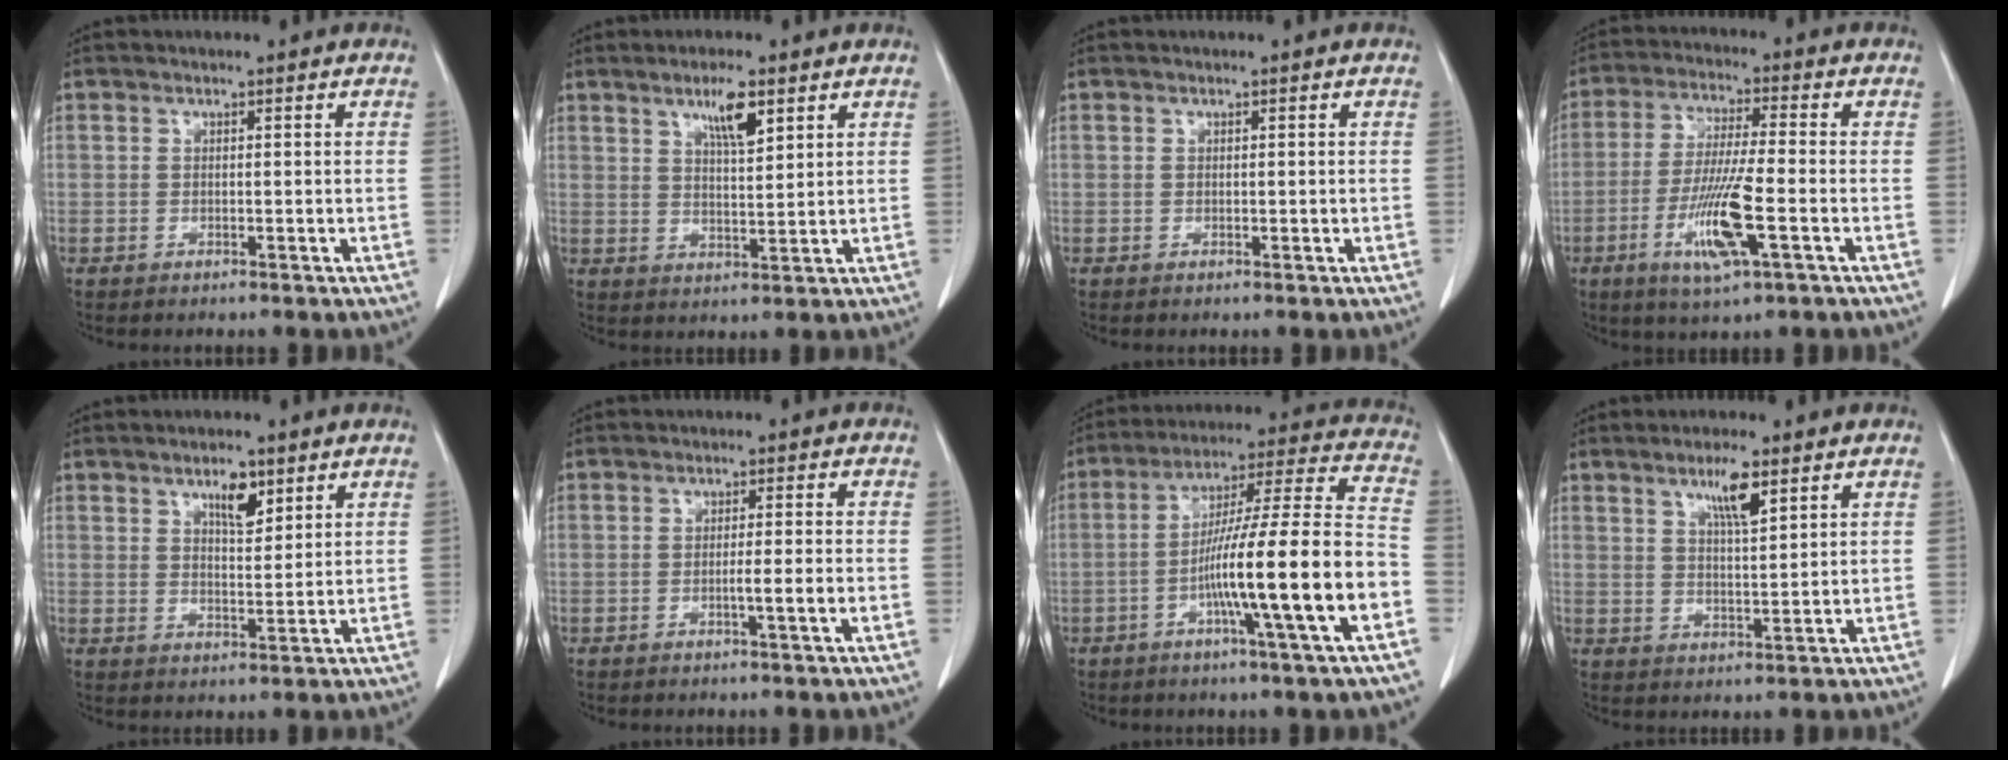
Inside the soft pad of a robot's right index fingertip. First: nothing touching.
{"total": 5.4, "force": [3.2, 0.9, 4.3], "torque": [-0.079, -0.003, 0.055]}
{"total": 0.0}
{"total": 10.9, "force": [-3.8, 0.7, 10.2], "torque": [-0.200, -0.016, -0.070]}
{"total": 4.5, "force": [2.8, 1.5, 3.2], "torque": [-0.056, -0.002, 0.047]}
{"total": 2.9, "force": [-0.9, -0.5, 2.7], "torque": [-0.042, -0.001, -0.015]}
{"total": 18.7, "force": [-5.8, -0.7, 17.8], "torque": [-0.279, 0.005, -0.098]}
{"total": 5.2, "force": [3.1, 0.5, 4.2], "torque": [-0.075, -0.004, 0.054]}